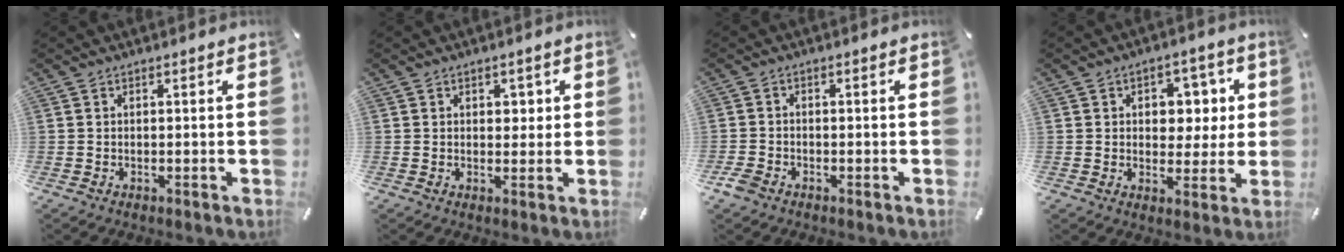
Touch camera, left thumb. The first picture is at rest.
{"total": 2.4, "force": [0.7, 1.9, 1.3], "torque": [-0.004, -0.003, 0.004]}
{"total": 2.7, "force": [-1.8, 1.7, 1.2], "torque": [-0.032, 0.004, -0.037]}
{"total": 7.7, "force": [1.6, 6.3, 4.1], "torque": [-0.041, -0.004, 0.022]}